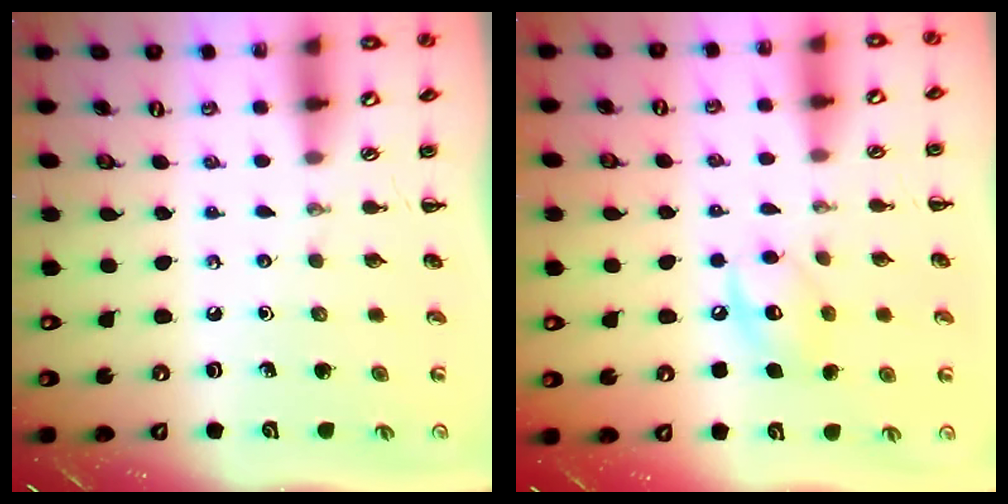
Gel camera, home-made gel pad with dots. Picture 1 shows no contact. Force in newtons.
{"total": 9.5, "press": 9.5, "slide": 0.8}